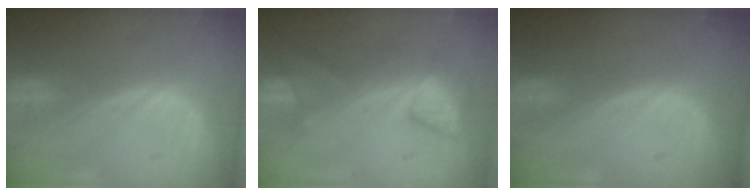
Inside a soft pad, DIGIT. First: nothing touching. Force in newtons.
{"total": 7.3, "press": 6.9, "slide": 2.5}
{"total": 0.0}